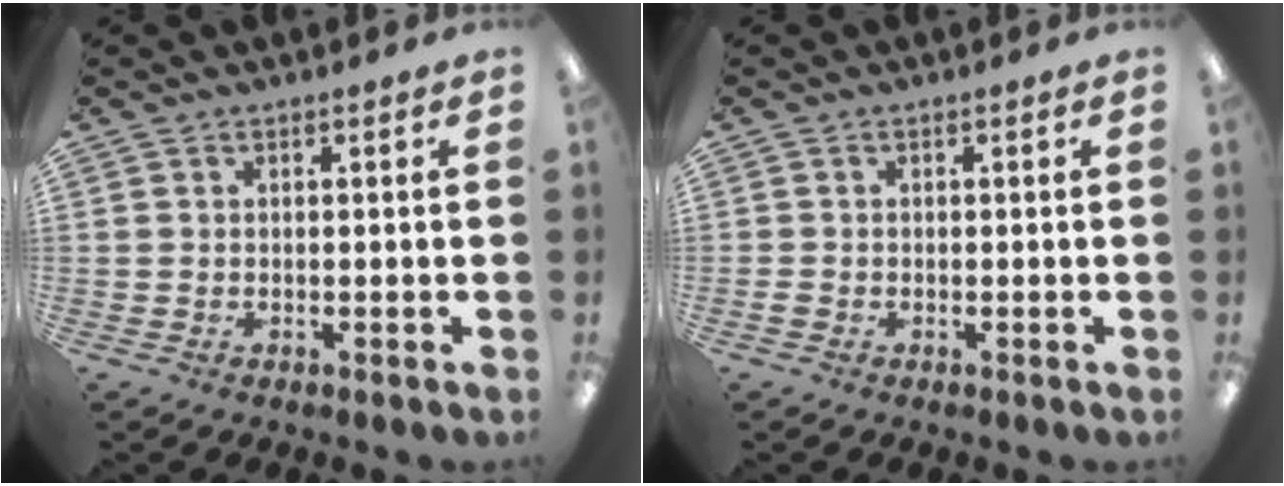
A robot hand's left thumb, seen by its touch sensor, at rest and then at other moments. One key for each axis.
{"total": 0.9, "fx": -0.5, "fy": 0.6, "fz": 0.5, "tx": -0.008, "ty": 0.002, "tz": -0.009}